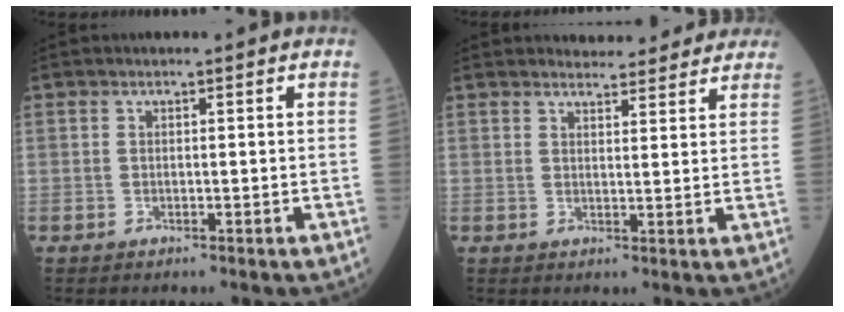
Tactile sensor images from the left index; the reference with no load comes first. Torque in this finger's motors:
{"motor_torque": [0.57, -1.51, -0.37, 0.00]}